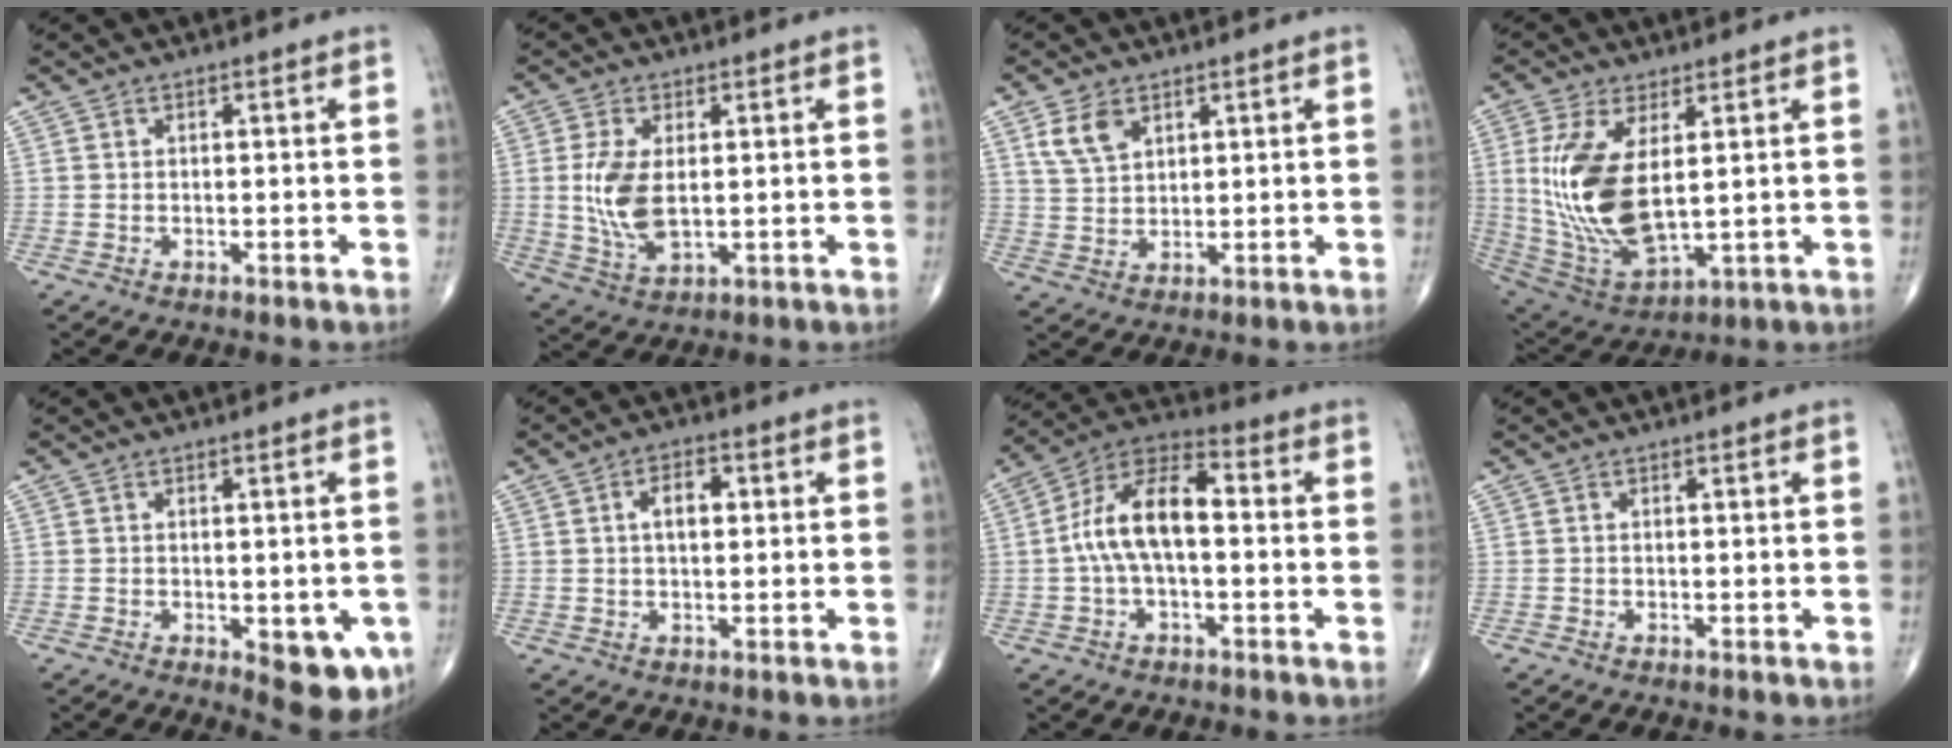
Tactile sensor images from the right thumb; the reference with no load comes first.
{"total": 8.5, "force": [0.6, 4.3, 7.4], "torque": [-0.156, -0.012, 0.019]}
{"total": 5.7, "force": [3.0, 3.5, 3.4], "torque": [-0.056, -0.010, 0.063]}
{"total": 16.4, "force": [2.4, 7.4, 14.5], "torque": [-0.301, -0.022, 0.066]}
{"total": 9.4, "force": [-2.8, 4.0, 8.0], "torque": [-0.076, -0.010, -0.027]}
{"total": 4.8, "force": [0.9, 2.7, 3.9], "torque": [-0.060, 0.008, 0.012]}
{"total": 12.5, "force": [-0.3, 6.1, 10.9], "torque": [-0.203, 0.045, -0.015]}
{"total": 0.0}